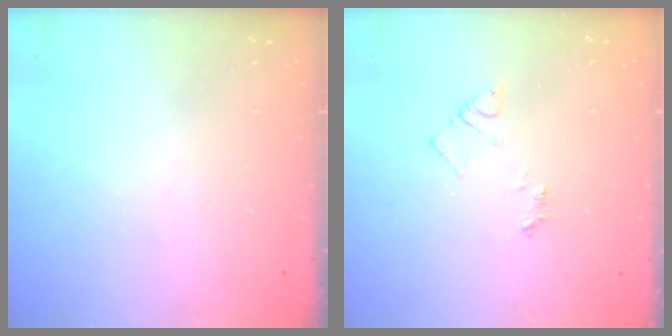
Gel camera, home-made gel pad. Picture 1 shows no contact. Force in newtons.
{"total": 3.9, "press": 3.8, "slide": 0.4}